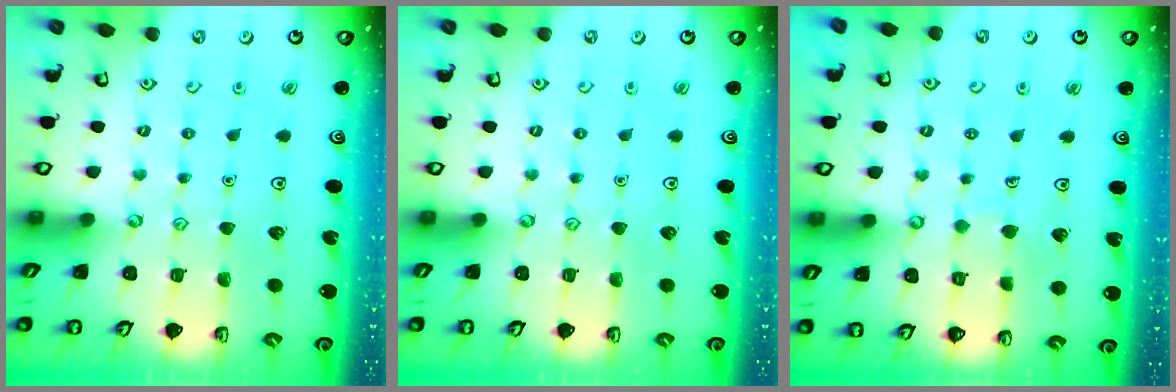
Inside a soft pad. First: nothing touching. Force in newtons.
{"total": 0.0}
{"total": 3.8, "press": 3.7, "slide": 0.3}